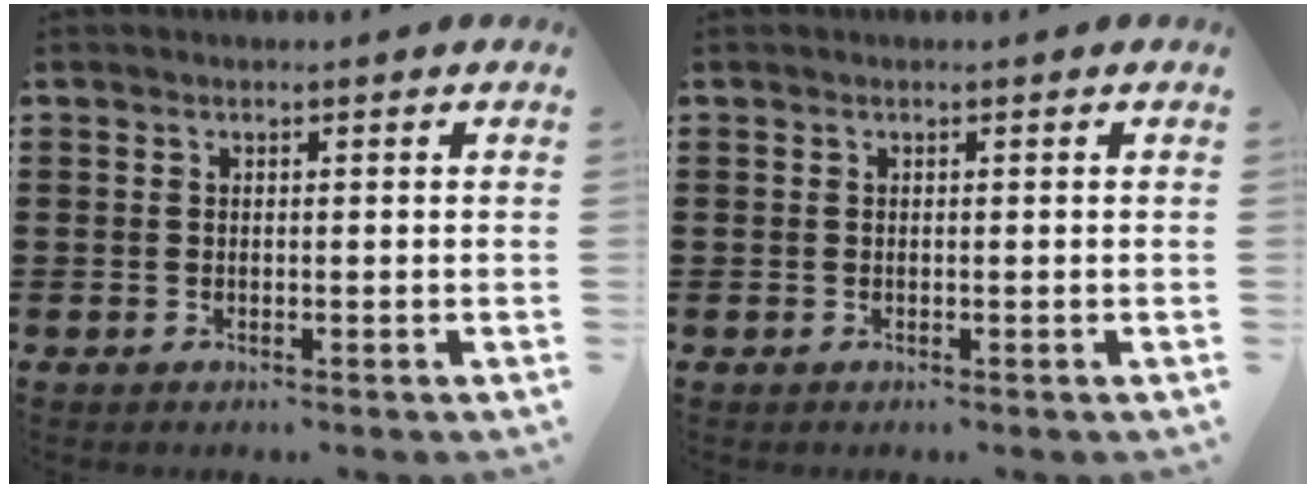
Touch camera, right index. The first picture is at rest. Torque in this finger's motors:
{"motor_torque": [0.04, 0.04, 0.00, 0.00]}